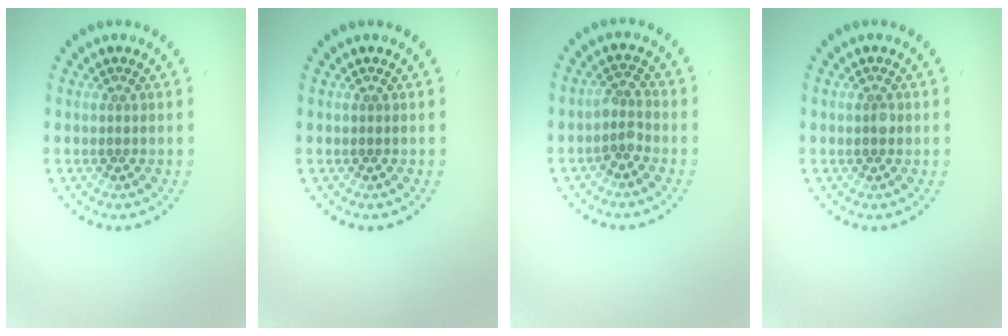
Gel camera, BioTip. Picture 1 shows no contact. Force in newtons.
{"total": 0.0}
{"total": 1.9, "press": 1.4, "slide": 1.2}
{"total": 1.0, "press": 1.0, "slide": 0.1}